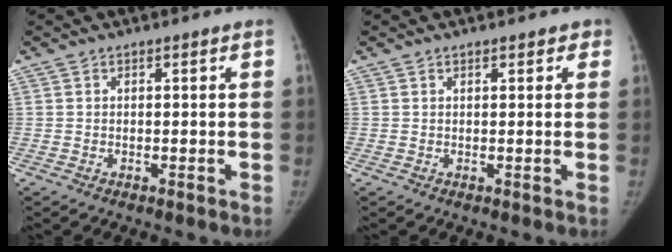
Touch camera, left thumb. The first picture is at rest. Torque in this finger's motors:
{"motor_torque": [-0.20, -0.09, -0.14, 0.08, 0.01]}